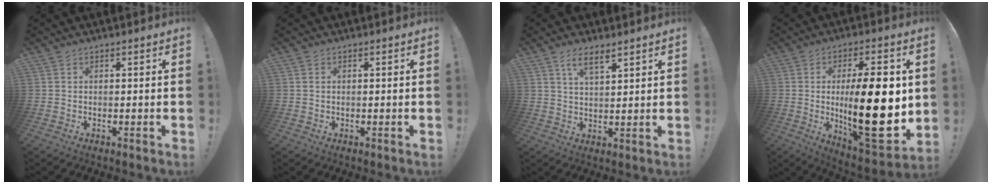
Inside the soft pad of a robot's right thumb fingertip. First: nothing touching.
{"total": 0.6, "force": [0.3, 0.4, 0.3], "torque": [-0.013, 0.004, 0.008]}
{"total": 5.6, "force": [3.8, 1.8, 3.7], "torque": [-0.065, -0.017, 0.065]}
{"total": 25.8, "force": [0.2, 8.5, 24.4], "torque": [-0.399, -0.024, 0.002]}